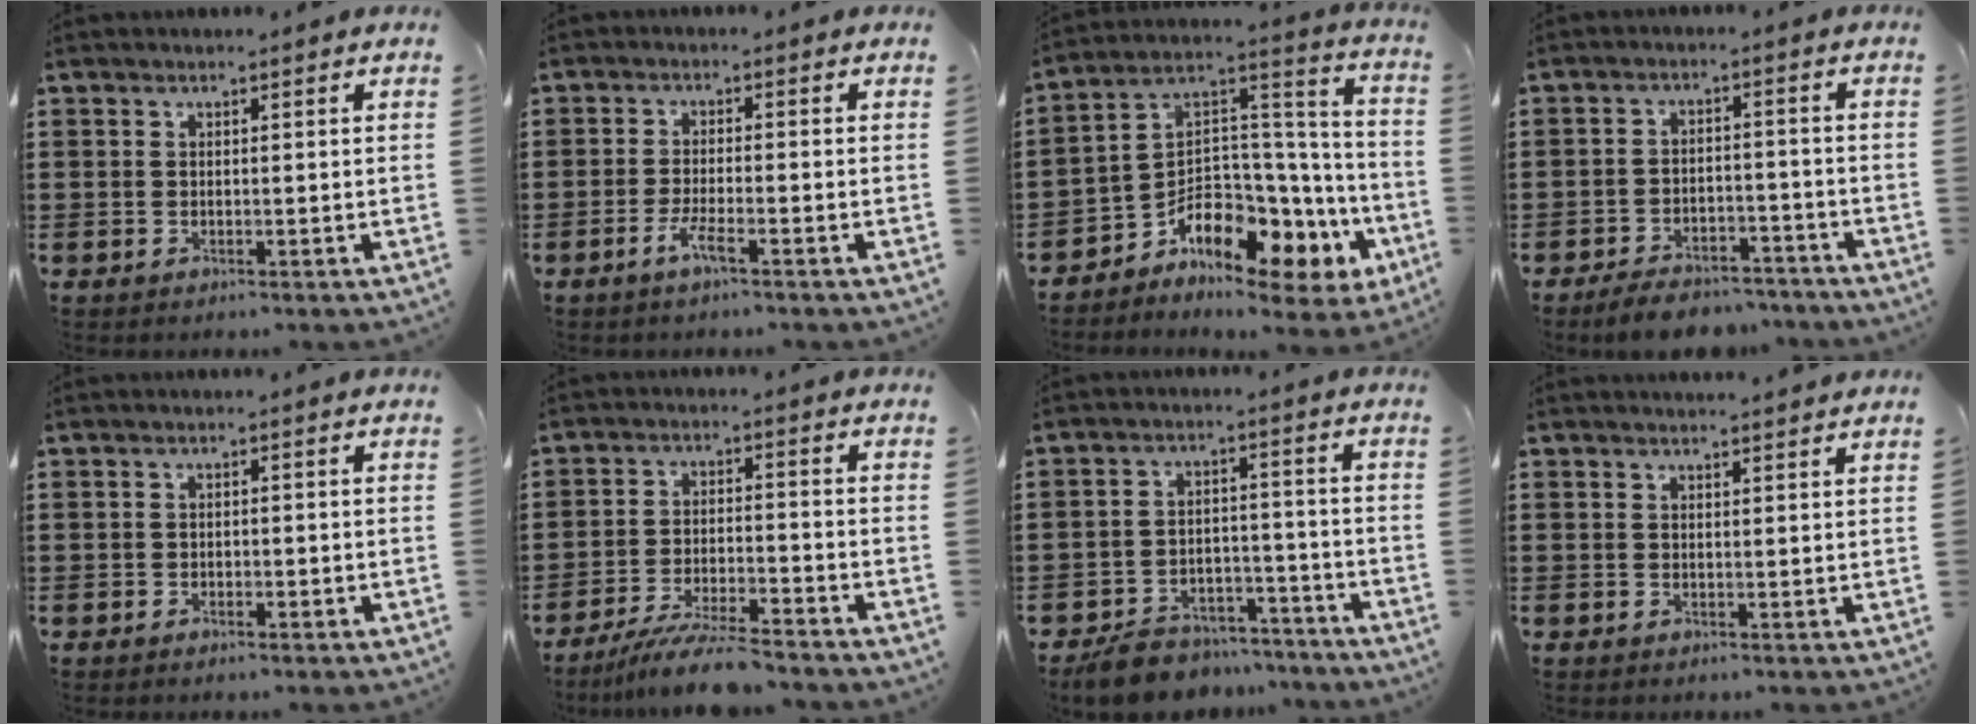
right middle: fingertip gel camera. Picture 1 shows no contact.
{"total": 3.2, "force": [-1.9, 0.2, 2.6], "torque": [-0.059, -0.006, -0.037]}
{"total": 7.9, "force": [-5.6, 3.6, 4.3], "torque": [-0.091, -0.022, -0.107]}
{"total": 5.2, "force": [-5.0, 0.9, 1.3], "torque": [-0.020, 0.008, -0.096]}
{"total": 0.8, "force": [-0.6, 0.2, 0.4], "torque": [-0.011, -0.006, -0.009]}
{"total": 6.9, "force": [-6.2, 0.1, 3.0], "torque": [-0.064, -0.011, -0.117]}
{"total": 6.2, "force": [-6.0, 1.5, 0.6], "torque": [-0.014, 0.021, -0.119]}
{"total": 1.3, "force": [1.2, -0.1, 0.2], "torque": [0.002, -0.004, 0.021]}